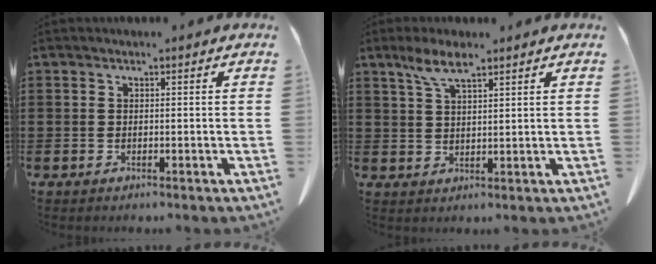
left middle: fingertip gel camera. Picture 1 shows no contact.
{"total": 5.1, "force": [3.2, 1.2, 3.7], "torque": [-0.081, 0.003, 0.058]}